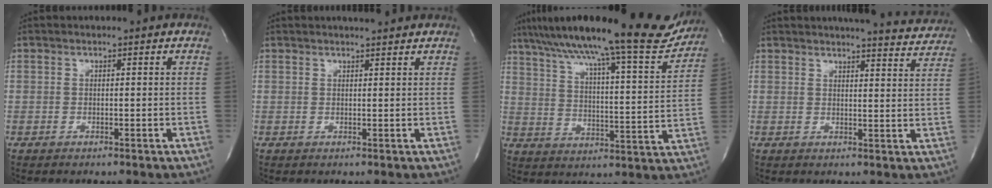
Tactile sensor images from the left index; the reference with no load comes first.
{"total": 3.0, "force": [2.8, 0.2, 1.1], "torque": [-0.019, 0.010, 0.036]}
{"total": 23.4, "force": [20.1, 1.6, 11.7], "torque": [-0.188, -0.020, 0.278]}
{"total": 12.2, "force": [11.8, 1.2, 3.0], "torque": [-0.029, -0.030, 0.121]}